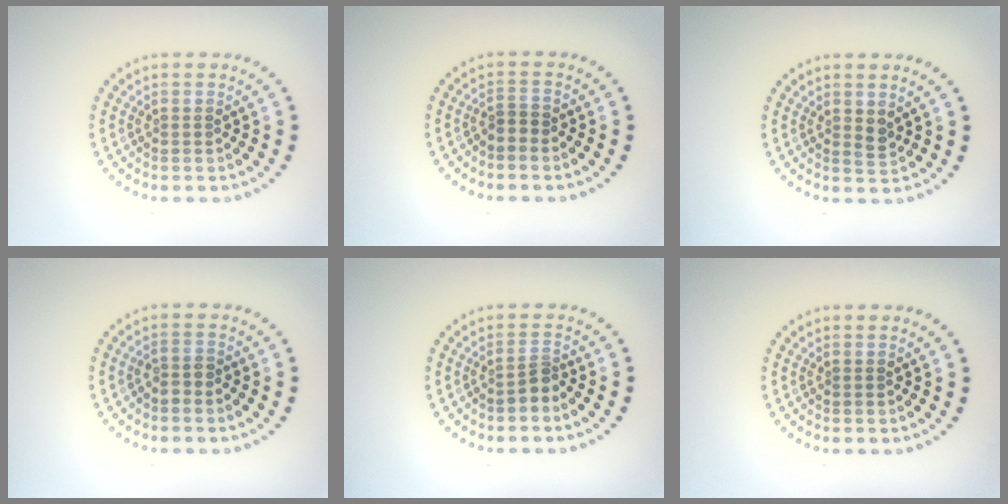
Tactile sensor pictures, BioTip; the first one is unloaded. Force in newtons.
{"total": 0.9, "press": 0.6, "slide": 0.7}
{"total": 1.1, "press": 1.0, "slide": 0.4}
{"total": 1.3, "press": 1.1, "slide": 0.7}
{"total": 1.7, "press": 1.2, "slide": 1.2}
{"total": 0.0}